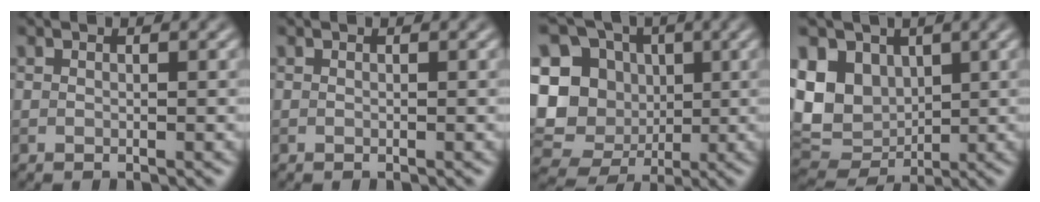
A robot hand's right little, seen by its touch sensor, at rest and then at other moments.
{"total": 0.0}
{"total": 12.9, "force": [0.5, 11.5, 5.7], "torque": [-0.138, 0.013, -0.002]}
{"total": 9.4, "force": [2.3, 7.2, 5.6], "torque": [-0.119, 0.008, 0.047]}